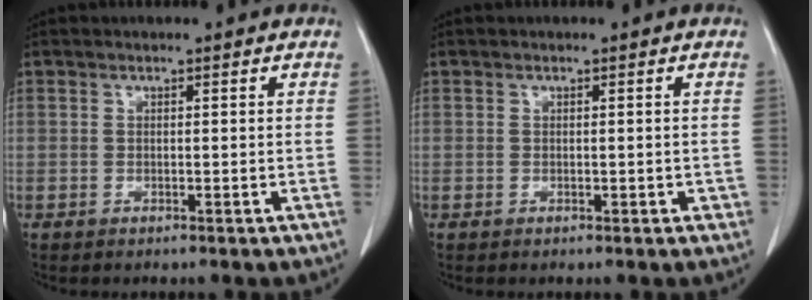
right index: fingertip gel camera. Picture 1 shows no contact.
{"total": 1.1, "force": [-0.2, 0.6, 0.9], "torque": [-0.008, 0.002, -0.001]}